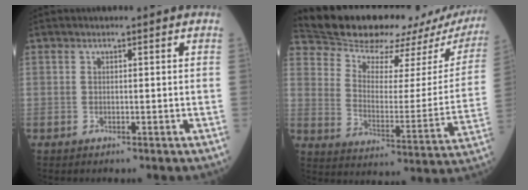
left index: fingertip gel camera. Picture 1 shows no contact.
{"total": 23.4, "force": [21.4, 5.7, 7.6], "torque": [-0.115, -0.052, 0.281]}